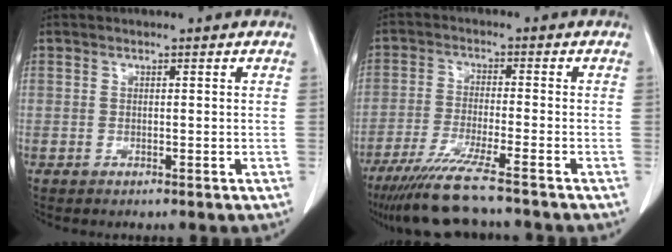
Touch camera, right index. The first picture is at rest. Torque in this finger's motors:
{"motor_torque": [1.10, -1.04, 0.27, 0.15]}